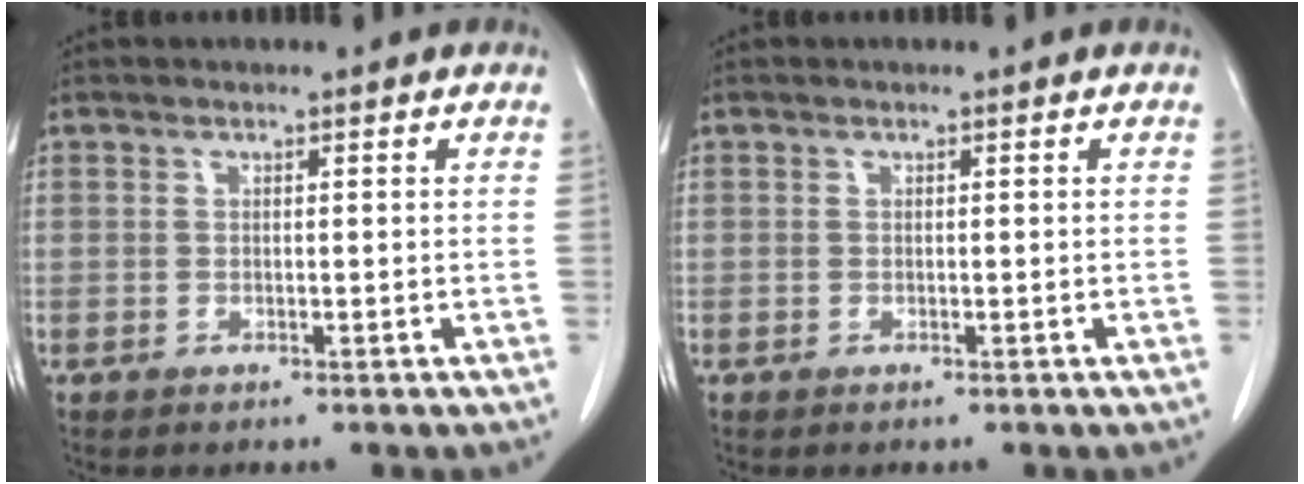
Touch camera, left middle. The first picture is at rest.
{"total": 0.0}